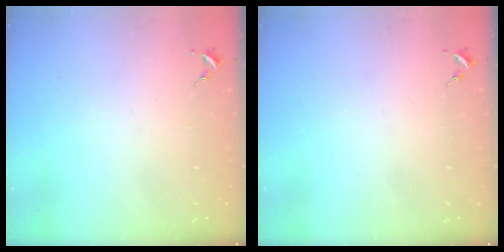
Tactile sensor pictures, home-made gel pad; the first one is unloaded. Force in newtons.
{"total": 0.0}